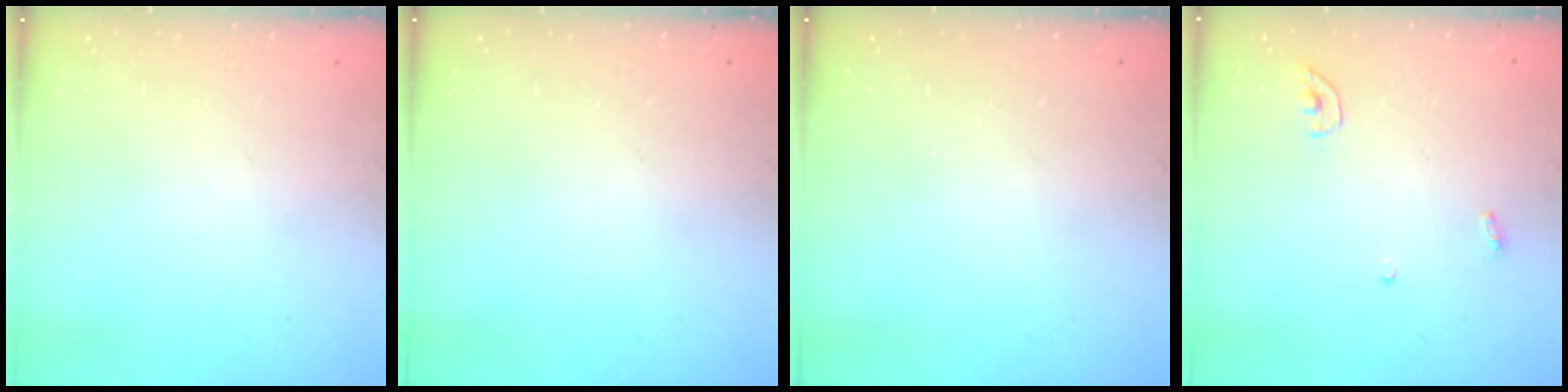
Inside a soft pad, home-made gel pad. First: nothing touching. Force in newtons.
{"total": 0.0}
{"total": 0.0}
{"total": 3.5, "press": 3.5, "slide": 0.3}